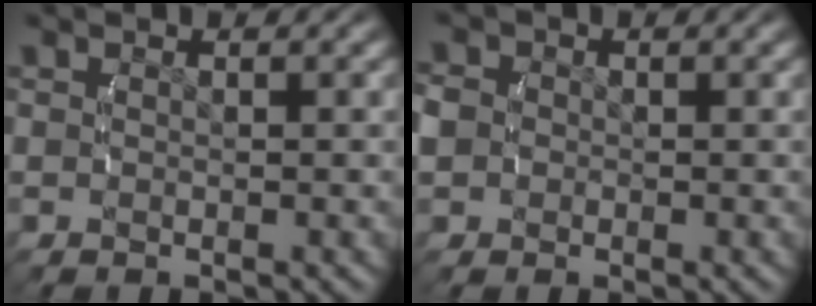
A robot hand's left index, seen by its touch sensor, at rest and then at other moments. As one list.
[{"total": 2.8, "force": [-0.3, 2.6, 1.0], "torque": [-0.037, -0.011, -0.003]}]